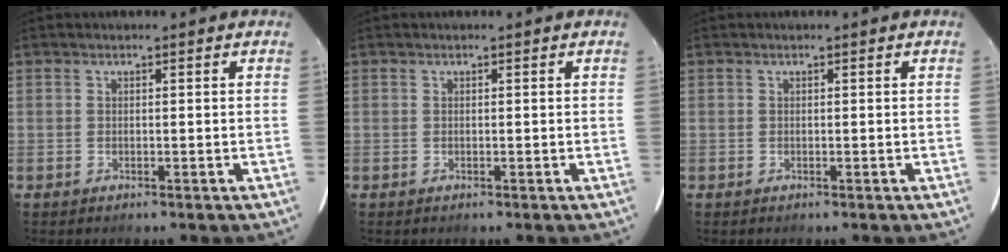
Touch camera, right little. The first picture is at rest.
{"total": 0.0}
{"total": 0.0}